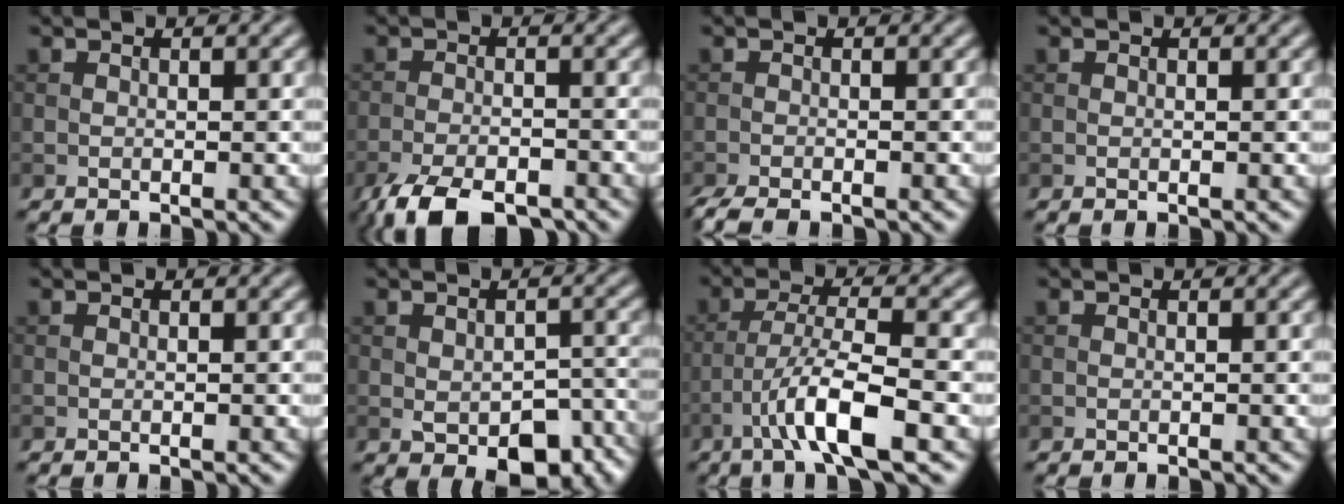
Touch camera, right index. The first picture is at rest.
{"total": 7.0, "force": [-5.3, 2.3, 4.0], "torque": [-0.069, -0.016, -0.097]}
{"total": 2.7, "force": [-2.3, 0.5, 1.4], "torque": [-0.029, -0.007, -0.043]}
{"total": 0.0}
{"total": 0.0}
{"total": 6.6, "force": [-3.1, 3.4, 4.7], "torque": [-0.063, -0.014, -0.031]}
{"total": 6.6, "force": [-3.2, 1.2, 5.6], "torque": [-0.101, 0.009, -0.062]}
{"total": 0.0}